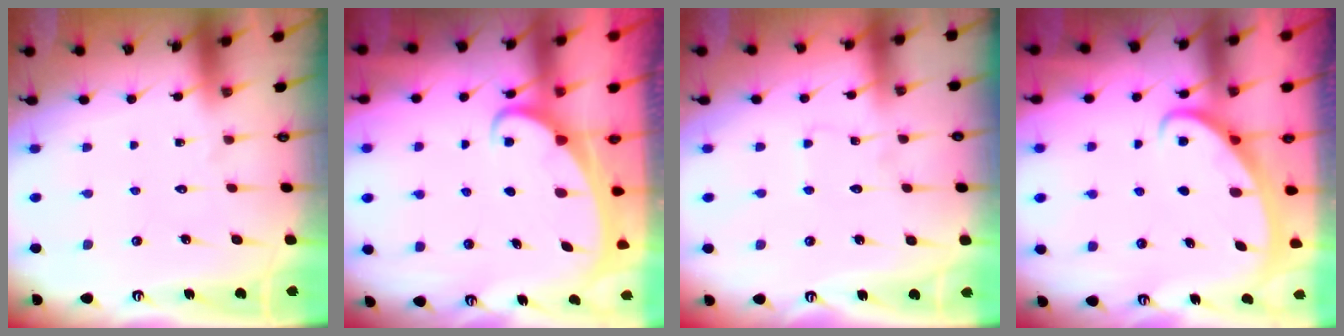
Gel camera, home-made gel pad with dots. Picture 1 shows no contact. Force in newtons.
{"total": 2.2, "press": 2.2, "slide": 0.2}
{"total": 3.9, "press": 3.8, "slide": 0.3}
{"total": 3.0, "press": 3.0, "slide": 0.4}